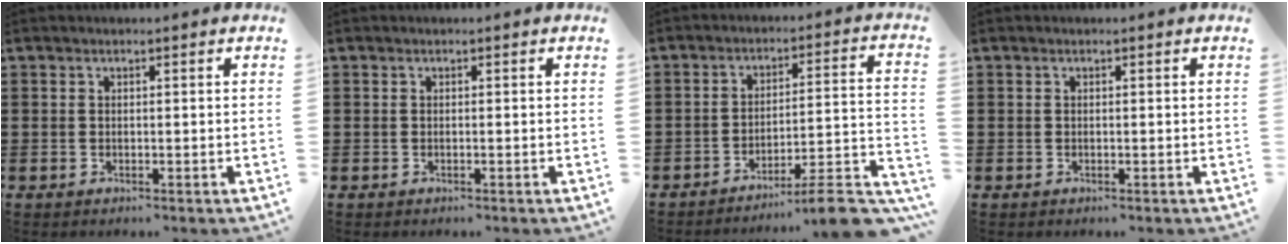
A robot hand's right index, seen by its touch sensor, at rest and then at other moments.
{"total": 0.0}
{"total": 7.8, "force": [-6.6, -0.1, 4.2], "torque": [-0.058, -0.007, -0.126]}
{"total": 0.0}